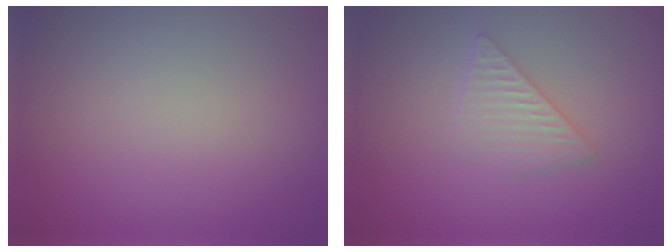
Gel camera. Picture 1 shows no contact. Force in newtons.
{"total": 2.4, "press": 2.3, "slide": 0.2}